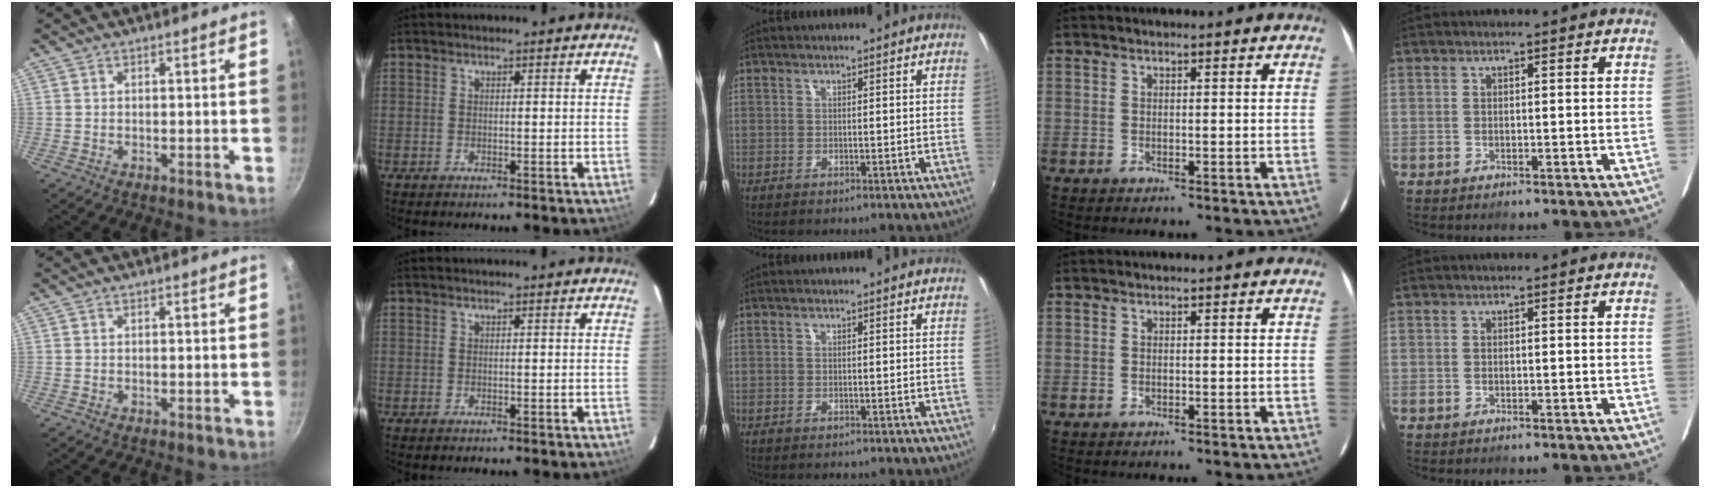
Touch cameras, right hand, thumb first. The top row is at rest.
{}